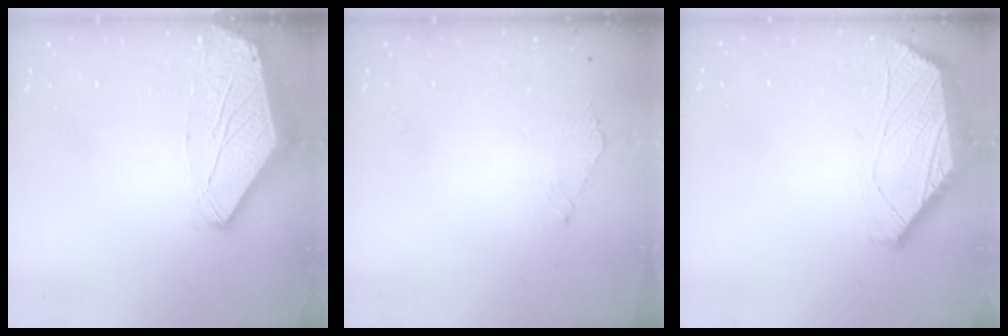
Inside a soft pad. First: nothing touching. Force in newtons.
{"total": 3.4, "press": 3.4, "slide": 0.5}
{"total": 1.7, "press": 1.6, "slide": 0.3}